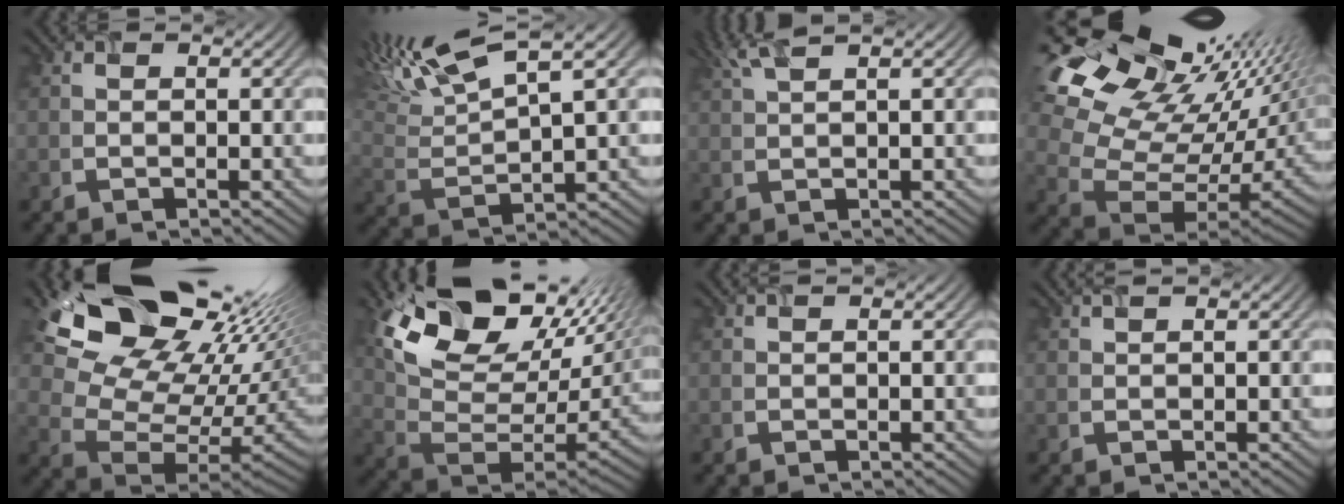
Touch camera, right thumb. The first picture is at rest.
{"total": 13.3, "force": [8.5, 3.5, 9.7], "torque": [-0.217, 0.030, 0.153]}
{"total": 4.0, "force": [2.4, 0.7, 3.2], "torque": [-0.064, 0.019, 0.050]}
{"total": 18.4, "force": [11.2, 9.1, 11.3], "torque": [-0.228, 0.029, 0.206]}
{"total": 18.6, "force": [11.5, 10.3, 10.4], "torque": [-0.196, 0.008, 0.205]}
{"total": 17.4, "force": [9.5, 9.1, 11.4], "torque": [-0.233, 0.012, 0.179]}
{"total": 0.9, "force": [0.7, 0.0, 0.4], "torque": [-0.014, 0.002, 0.008]}
{"total": 1.5, "force": [1.2, 0.2, 0.9], "torque": [-0.018, 0.004, 0.017]}